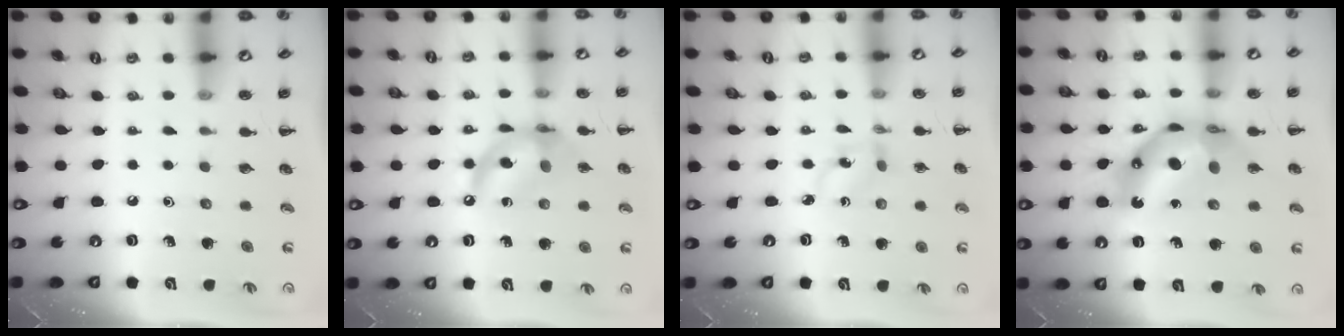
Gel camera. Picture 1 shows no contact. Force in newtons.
{"total": 13.0, "press": 12.7, "slide": 3.1}
{"total": 1.5, "press": 1.4, "slide": 0.4}
{"total": 12.3, "press": 11.7, "slide": 3.7}